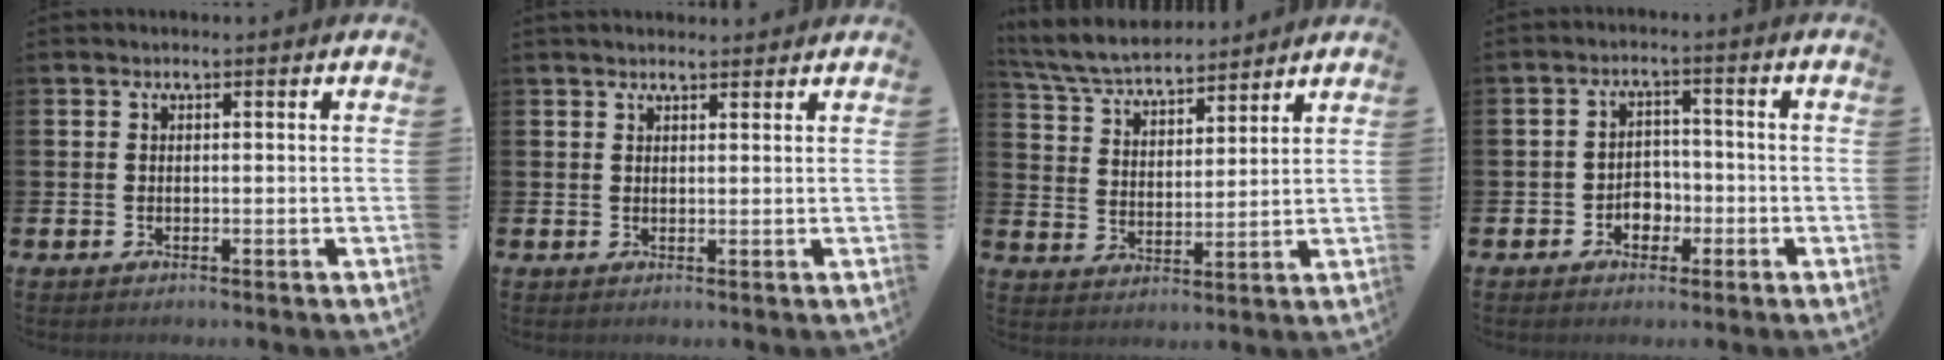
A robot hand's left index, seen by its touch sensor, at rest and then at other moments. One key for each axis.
{"total": 1.7, "fx": 1.6, "fy": 0.4, "fz": 0.3, "tx": 0.003, "ty": -0.005, "tz": 0.027}
{"total": 6.0, "fx": 5.7, "fy": 1.3, "fz": 1.2, "tx": -0.052, "ty": -0.033, "tz": 0.100}
{"total": 3.3, "fx": -1.7, "fy": 2.5, "fz": 1.3, "tx": -0.019, "ty": 0.001, "tz": -0.040}